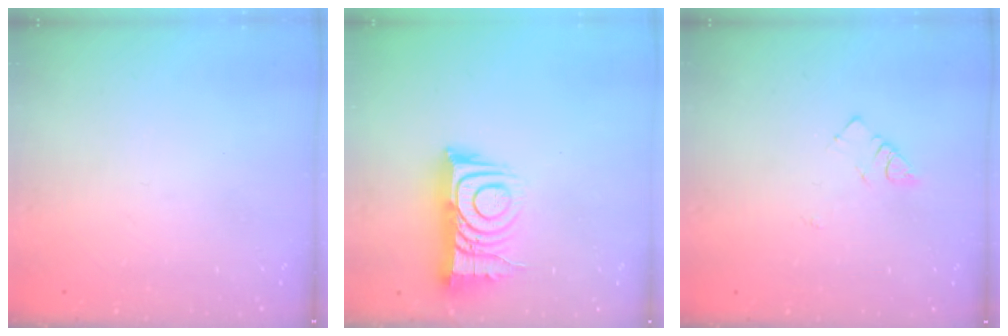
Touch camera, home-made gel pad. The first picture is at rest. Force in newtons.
{"total": 12.7, "press": 12.7, "slide": 0.9}
{"total": 2.8, "press": 2.7, "slide": 0.4}